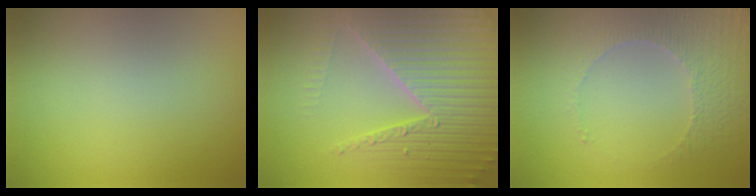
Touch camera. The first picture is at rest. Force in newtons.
{"total": 7.1, "press": 6.9, "slide": 1.7}
{"total": 4.7, "press": 3.5, "slide": 3.1}